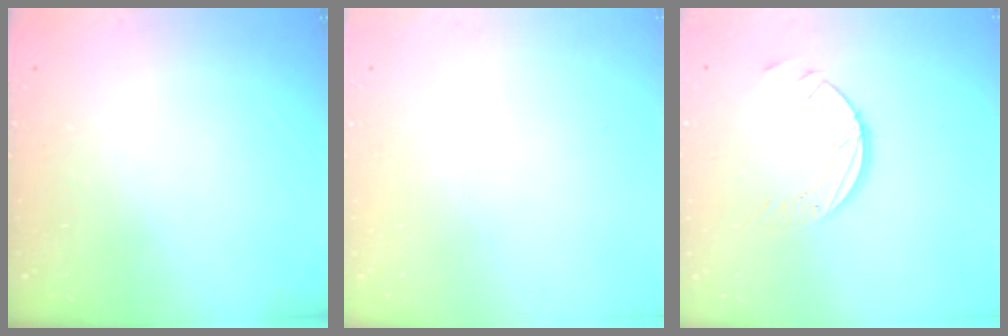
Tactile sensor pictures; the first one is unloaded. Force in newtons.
{"total": 0.0}
{"total": 7.1, "press": 7.1, "slide": 0.7}